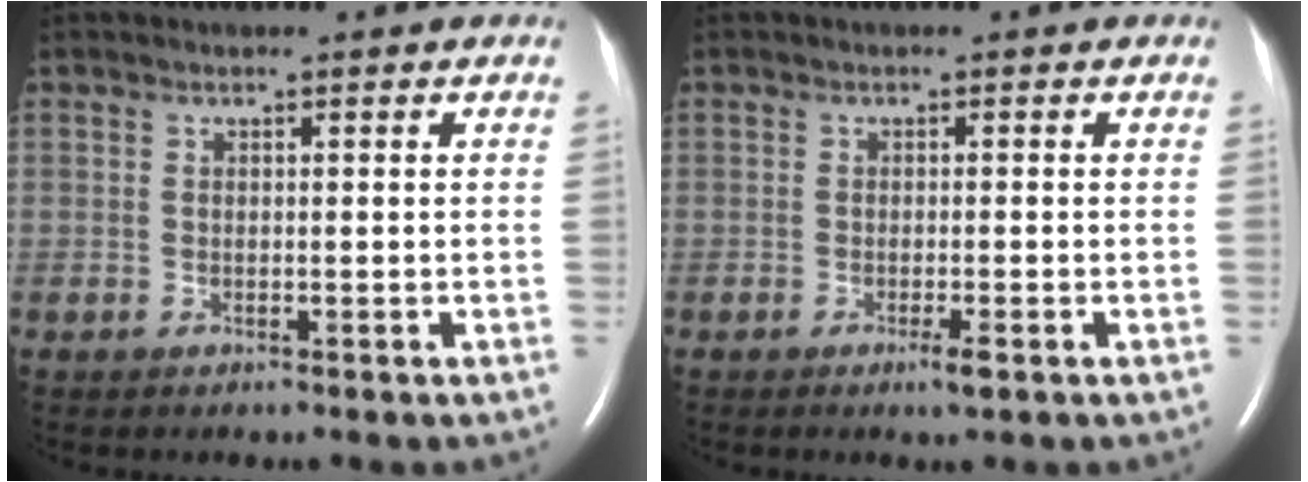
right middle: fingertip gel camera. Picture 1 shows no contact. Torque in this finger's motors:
{"motor_torque": [0.30, -0.06, 0.04, 0.03]}